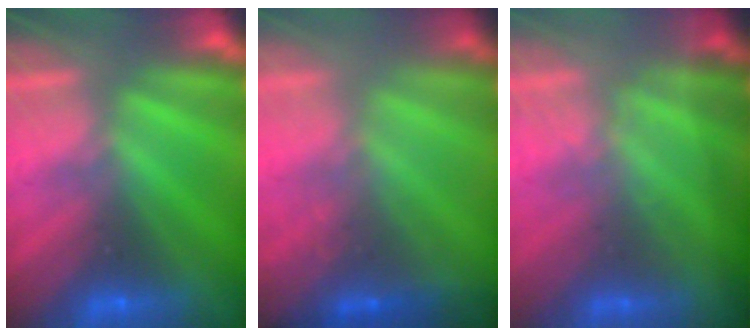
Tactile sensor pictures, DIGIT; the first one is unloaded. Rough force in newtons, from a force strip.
{"total": 1.6}
{"total": 1.3}